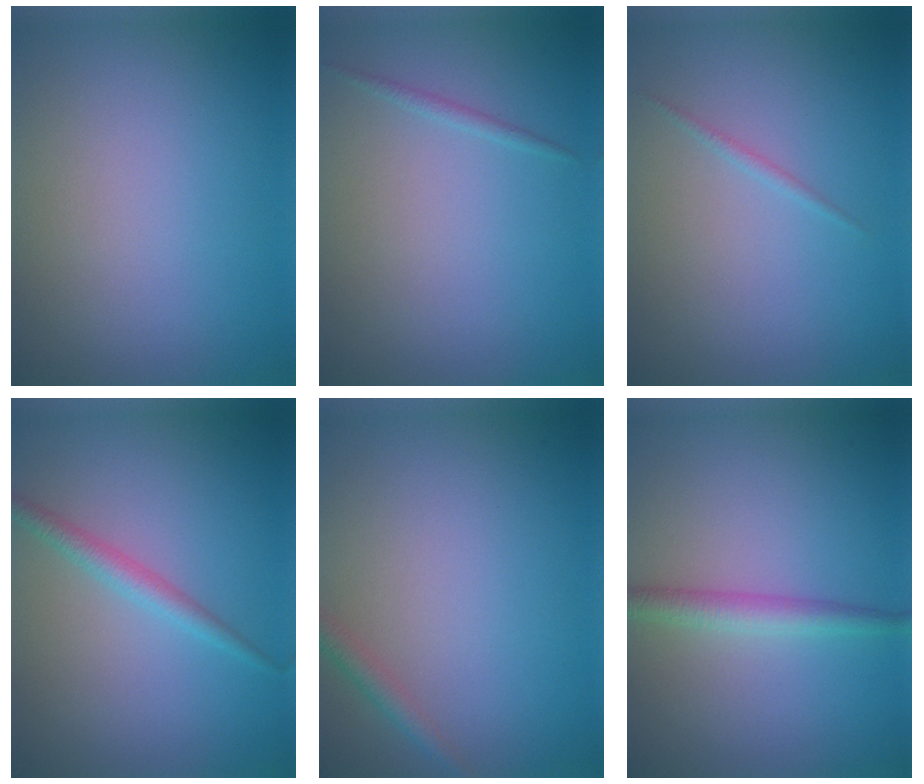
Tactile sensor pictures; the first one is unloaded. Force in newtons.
{"total": 0.7, "press": 0.7, "slide": 0.0}
{"total": 0.6, "press": 0.6, "slide": 0.0}
{"total": 2.0, "press": 2.0, "slide": 0.1}
{"total": 1.3, "press": 1.3, "slide": 0.0}
{"total": 2.3, "press": 2.3, "slide": 0.1}